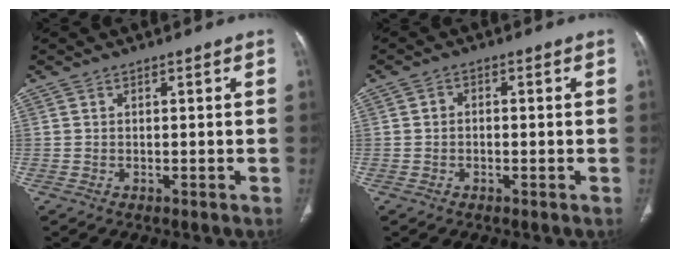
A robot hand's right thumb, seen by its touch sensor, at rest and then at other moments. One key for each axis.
{"total": 1.2, "fx": -0.3, "fy": 1.1, "fz": 0.5, "tx": -0.001, "ty": 0.004, "tz": -0.009}